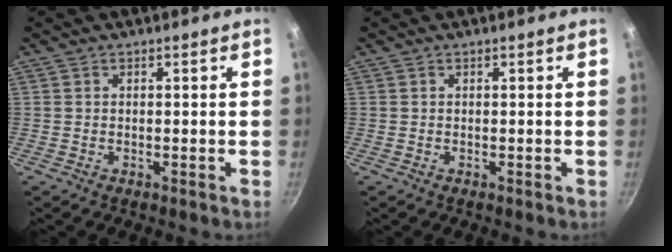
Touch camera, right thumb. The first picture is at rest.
{"total": 0.0}